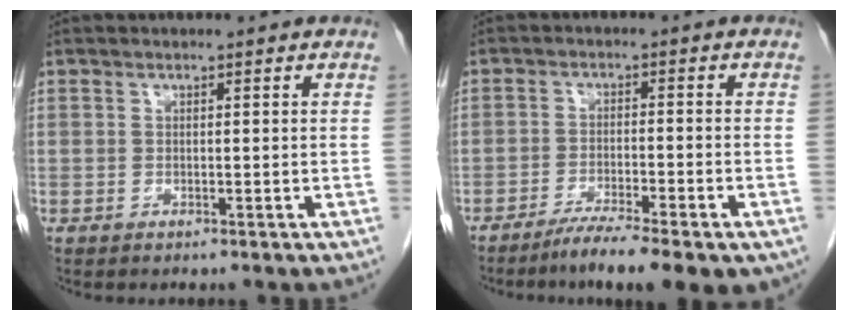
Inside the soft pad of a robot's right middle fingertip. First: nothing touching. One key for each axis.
{"total": 11.1, "fx": -8.0, "fy": 1.6, "fz": 7.6, "tx": -0.107, "ty": -0.013, "tz": -0.120}